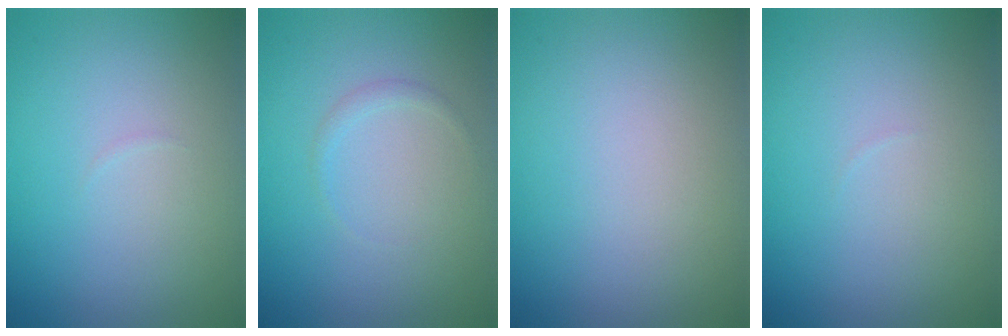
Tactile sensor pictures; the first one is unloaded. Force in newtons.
{"total": 0.7, "press": 0.7, "slide": 0.0}
{"total": 0.0}
{"total": 0.0}